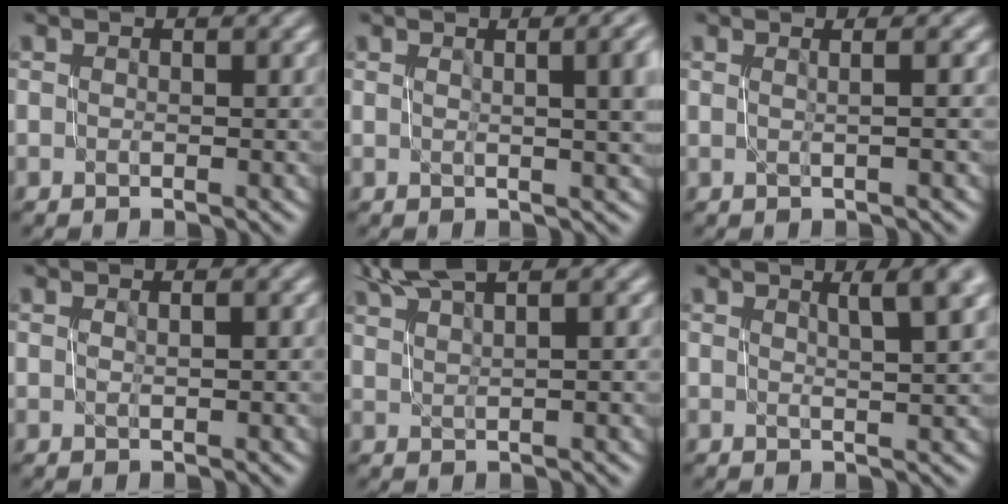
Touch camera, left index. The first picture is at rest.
{"total": 6.9, "force": [1.3, 3.0, 6.1], "torque": [-0.030, 0.014, 0.011]}
{"total": 1.5, "force": [0.2, 0.5, 1.4], "torque": [-0.017, 0.005, -0.006]}
{"total": 0.6, "force": [0.2, 0.2, 0.6], "torque": [-0.003, 0.003, -0.001]}
{"total": 3.7, "force": [3.1, 0.4, 2.0], "torque": [-0.026, 0.009, 0.052]}
{"total": 4.6, "force": [1.9, 1.1, 4.0], "torque": [-0.039, 0.009, 0.023]}